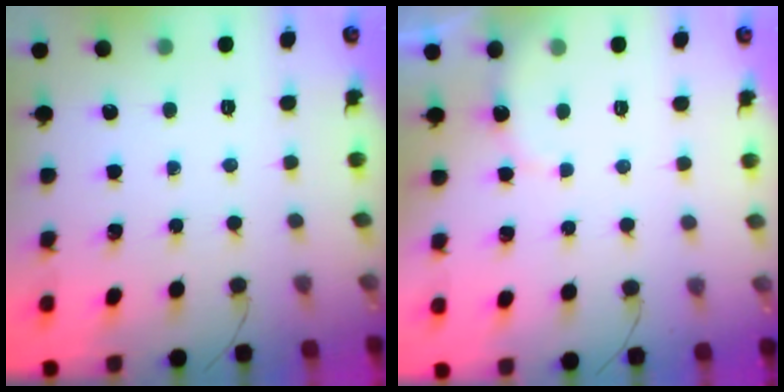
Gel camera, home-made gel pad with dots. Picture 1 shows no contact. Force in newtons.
{"total": 5.1, "press": 5.1, "slide": 0.8}